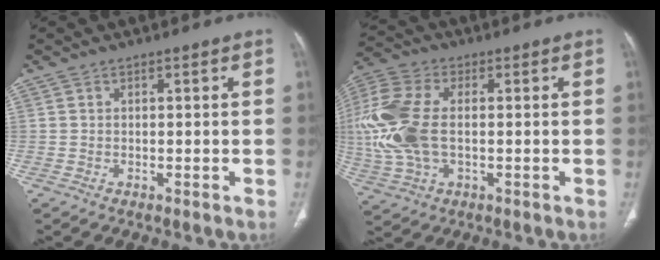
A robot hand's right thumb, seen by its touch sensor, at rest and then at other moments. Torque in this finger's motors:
{"motor_torque": [1.30, 1.34, 1.26, 0.61, 0.53]}